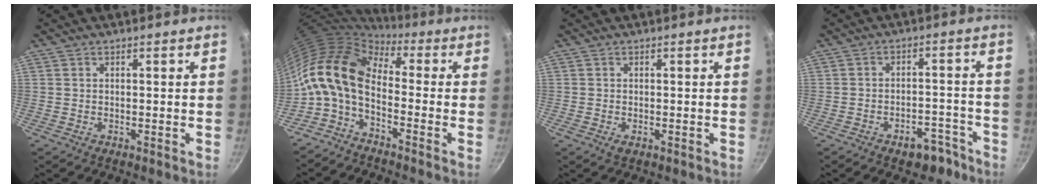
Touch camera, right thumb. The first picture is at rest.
{"total": 13.8, "force": [-1.5, 7.8, 11.3], "torque": [-0.211, 0.027, -0.048]}
{"total": 1.2, "force": [-0.4, 0.6, 1.0], "torque": [-0.016, -0.003, -0.007]}
{"total": 6.9, "force": [-4.6, 3.9, 3.3], "torque": [-0.011, 0.051, -0.050]}